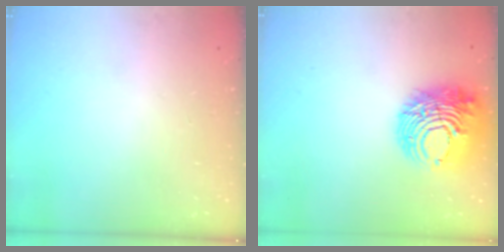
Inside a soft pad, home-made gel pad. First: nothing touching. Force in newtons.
{"total": 14.6, "press": 14.4, "slide": 1.8}